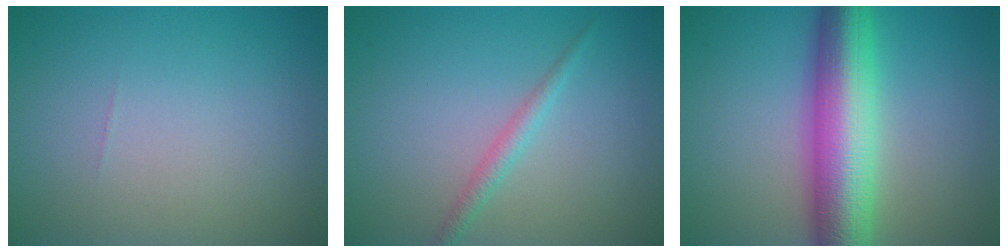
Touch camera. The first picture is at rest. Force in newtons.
{"total": 1.5, "press": 1.5, "slide": 0.0}
{"total": 9.8, "press": 9.8, "slide": 0.2}